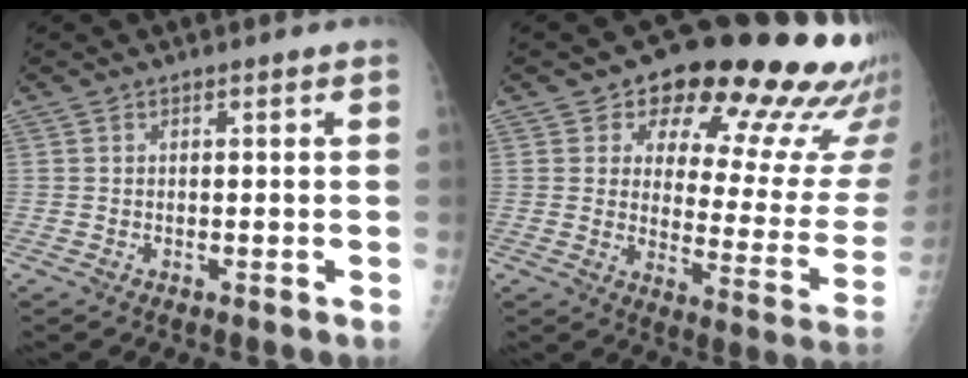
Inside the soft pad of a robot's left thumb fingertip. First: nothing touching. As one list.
[{"total": 24.2, "force": [15.8, 10.8, 14.8], "torque": [-0.143, -0.070, 0.195]}]